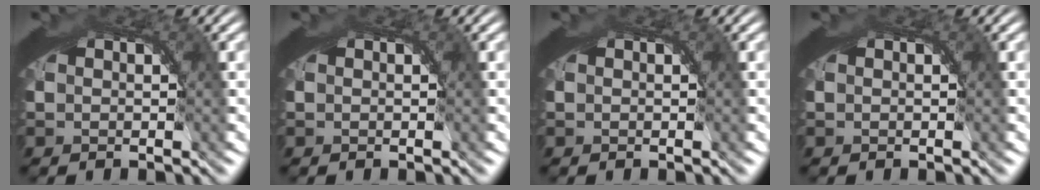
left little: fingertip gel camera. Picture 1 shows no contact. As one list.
[{"total": 0.0}, {"total": 0.0}, {"total": 0.0}]